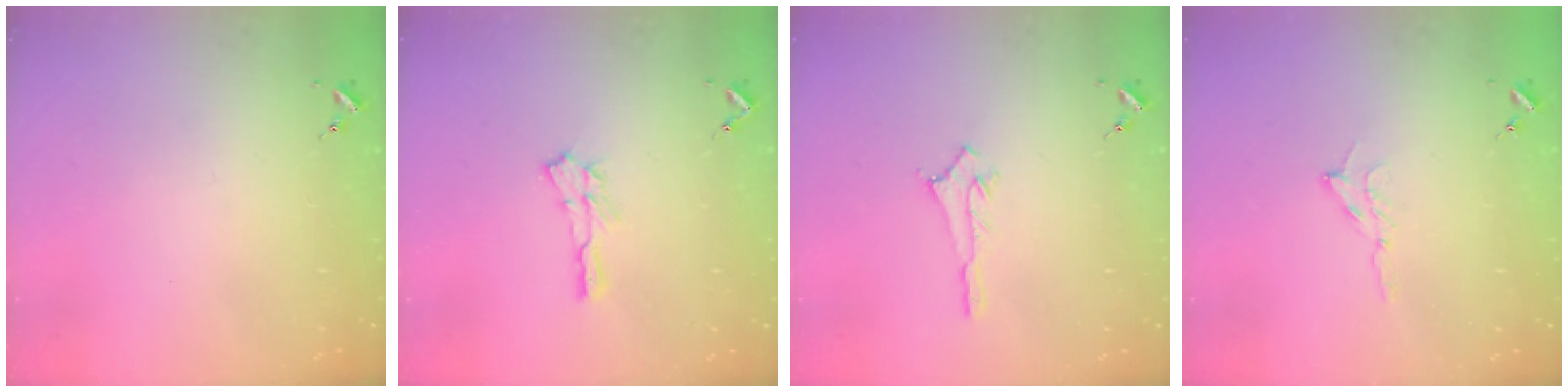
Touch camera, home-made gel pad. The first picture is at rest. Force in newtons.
{"total": 6.3, "press": 6.3, "slide": 0.3}
{"total": 2.8, "press": 2.8, "slide": 0.2}
{"total": 4.9, "press": 4.9, "slide": 0.5}